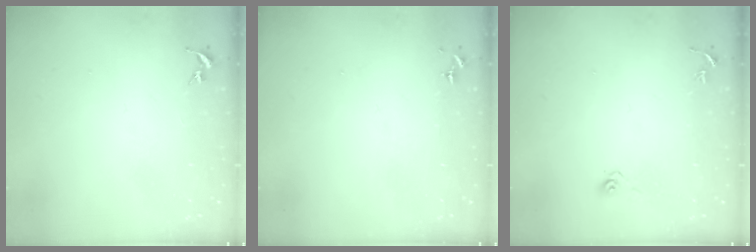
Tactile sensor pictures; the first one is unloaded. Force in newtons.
{"total": 0.0}
{"total": 3.6, "press": 2.9, "slide": 2.1}